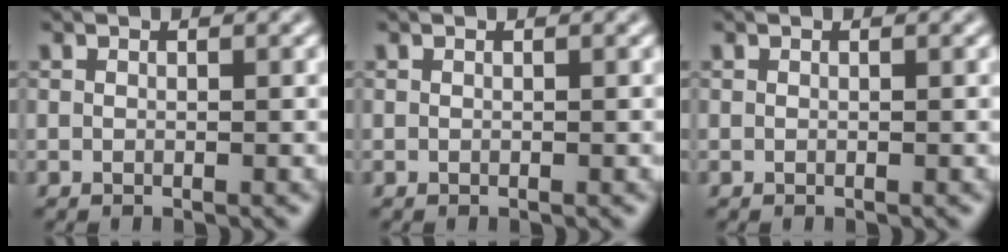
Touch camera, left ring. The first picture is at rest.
{"total": 0.0}
{"total": 0.0}